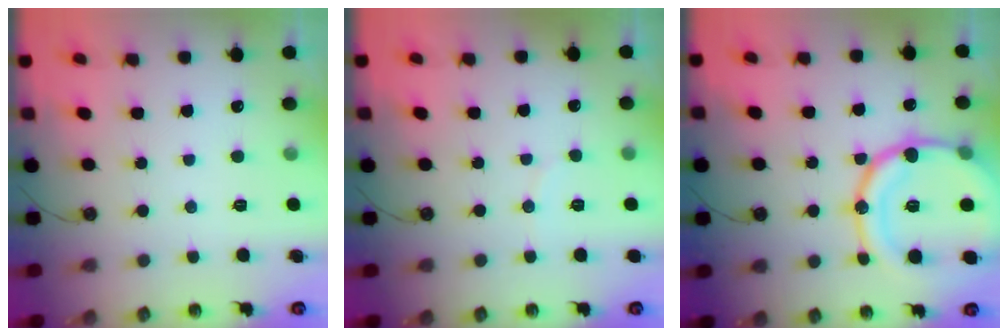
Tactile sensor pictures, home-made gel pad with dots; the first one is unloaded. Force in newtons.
{"total": 2.0, "press": 2.0, "slide": 0.2}
{"total": 22.3, "press": 22.0, "slide": 3.7}